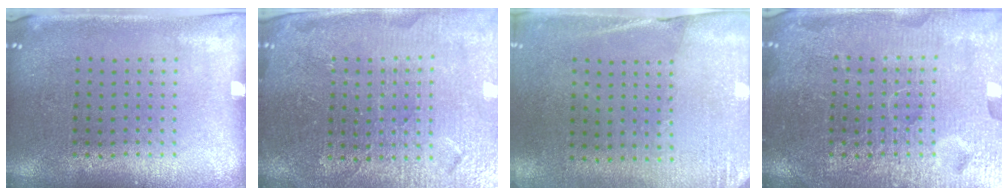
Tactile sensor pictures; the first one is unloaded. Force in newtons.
{"total": 4.4, "press": 4.2, "slide": 1.4}
{"total": 2.6, "press": 2.3, "slide": 1.3}
{"total": 7.0, "press": 7.0, "slide": 0.9}